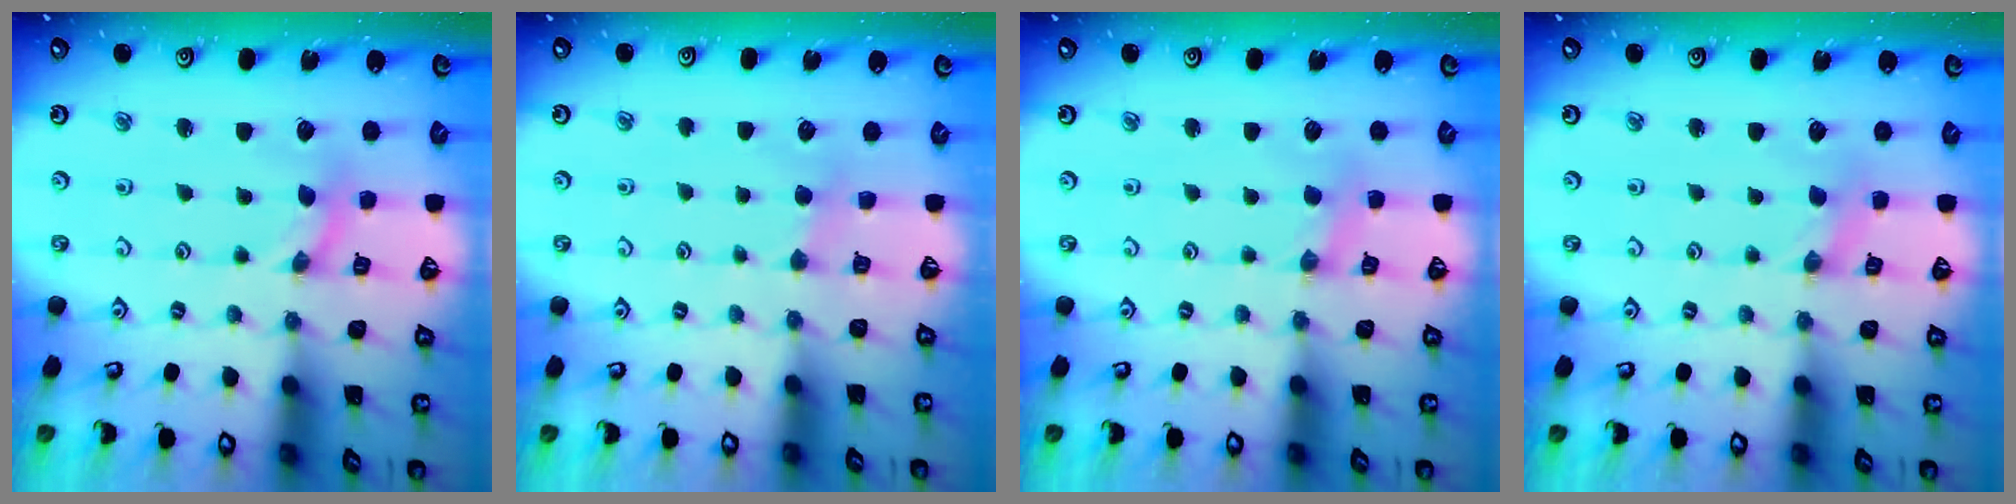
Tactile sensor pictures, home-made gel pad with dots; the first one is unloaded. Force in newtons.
{"total": 2.5, "press": 2.5, "slide": 0.4}
{"total": 2.7, "press": 2.6, "slide": 0.5}
{"total": 0.0}